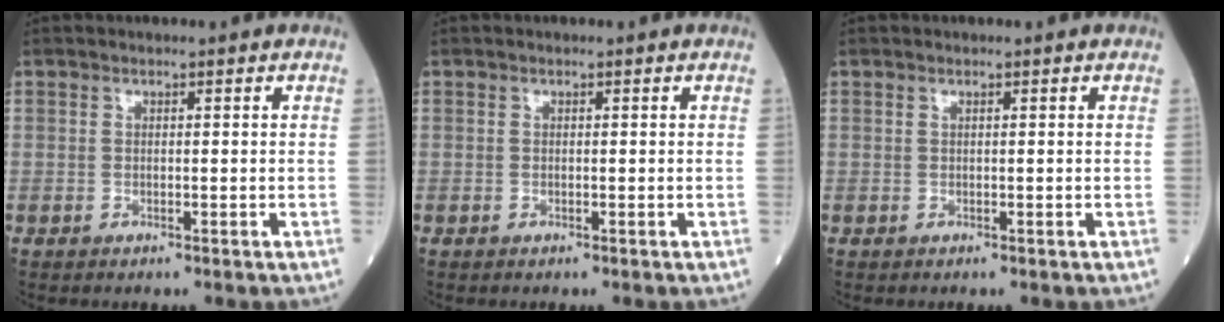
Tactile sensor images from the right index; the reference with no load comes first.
{"total": 0.0}
{"total": 0.0}